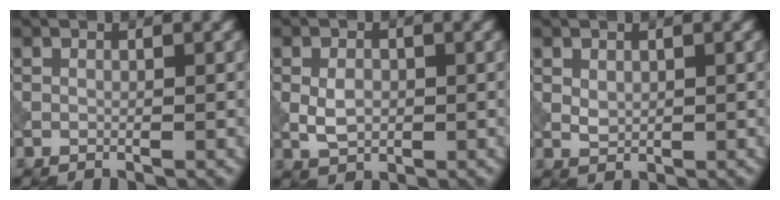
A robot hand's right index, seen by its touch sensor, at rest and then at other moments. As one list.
[{"total": 2.6, "force": [-0.2, 1.8, 1.9], "torque": [-0.039, -0.001, -0.003]}, {"total": 1.2, "force": [0.4, 0.9, 0.8], "torque": [-0.018, -0.002, 0.011]}]